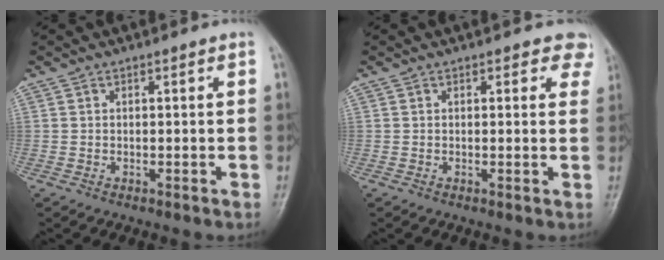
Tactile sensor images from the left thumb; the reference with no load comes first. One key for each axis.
{"total": 3.4, "fx": 2.4, "fy": 2.0, "fz": 1.4, "tx": 0.019, "ty": -0.007, "tz": 0.012}